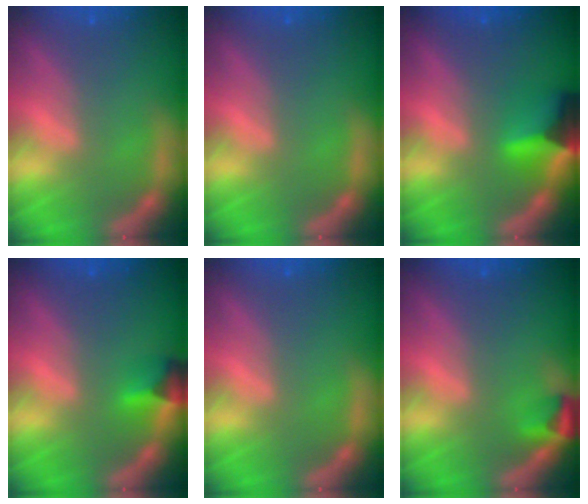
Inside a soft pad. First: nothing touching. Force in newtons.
{"total": 0.0}
{"total": 5.4}
{"total": 2.4}
{"total": 0.0}
{"total": 1.9}